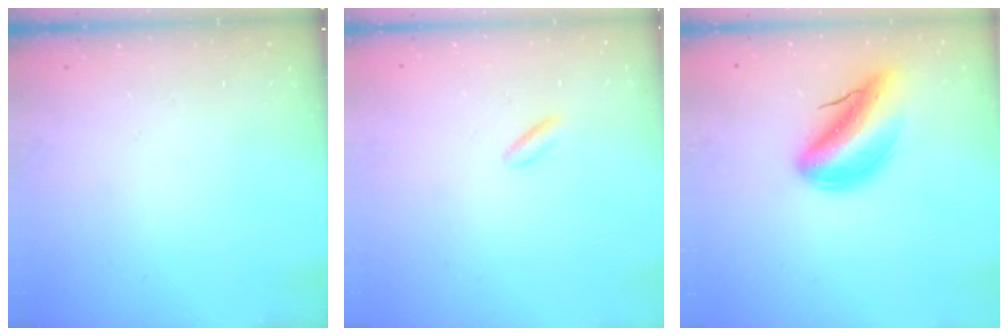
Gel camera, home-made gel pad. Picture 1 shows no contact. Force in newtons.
{"total": 1.8, "press": 1.6, "slide": 0.9}
{"total": 10.5, "press": 9.9, "slide": 3.4}